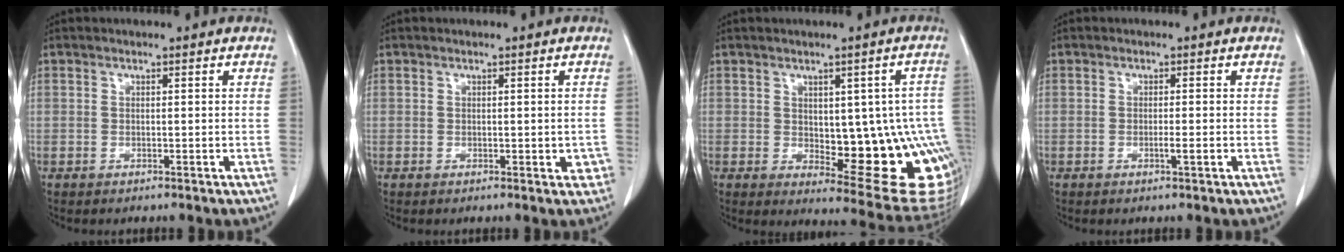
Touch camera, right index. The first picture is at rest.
{"total": 2.3, "force": [-0.4, 1.4, 1.8], "torque": [-0.006, 0.006, -0.001]}
{"total": 17.1, "force": [-2.2, 6.1, 15.8], "torque": [-0.127, 0.015, 0.000]}
{"total": 1.4, "force": [-0.4, -0.1, 1.4], "torque": [-0.025, -0.001, -0.005]}